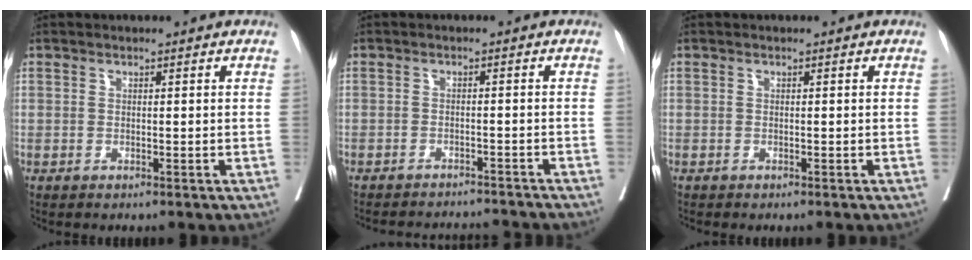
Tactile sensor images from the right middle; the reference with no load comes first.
{"total": 10.7, "force": [-10.3, 1.2, 2.5], "torque": [-0.035, 0.001, -0.123]}
{"total": 0.0}